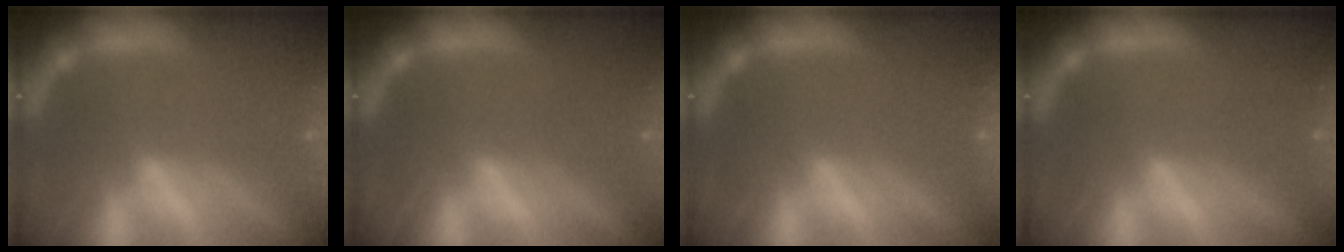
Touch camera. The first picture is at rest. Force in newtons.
{"total": 1.5}
{"total": 0.0}
{"total": 0.9}